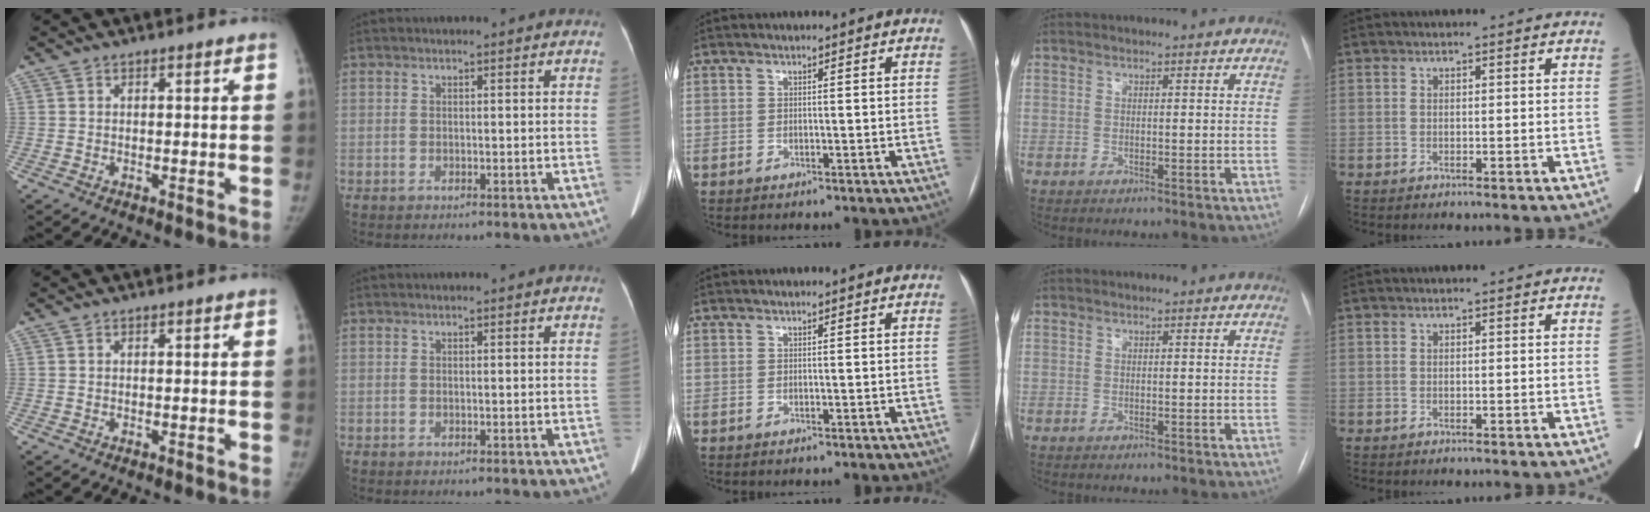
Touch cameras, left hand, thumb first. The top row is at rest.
{}